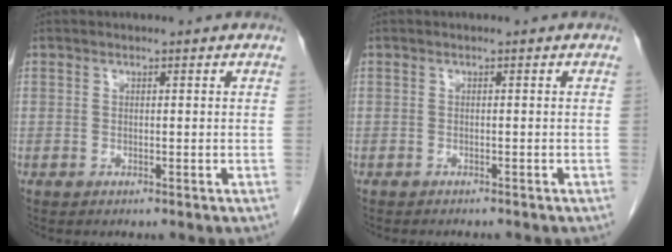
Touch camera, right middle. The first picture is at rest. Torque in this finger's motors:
{"motor_torque": [0.04, -0.02, 0.00, 0.00]}